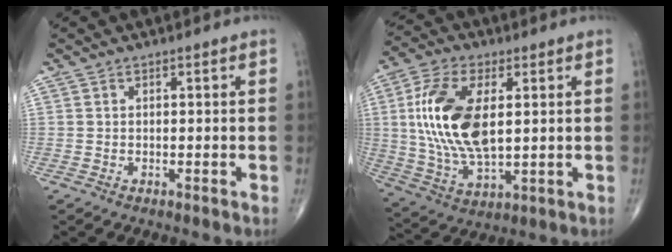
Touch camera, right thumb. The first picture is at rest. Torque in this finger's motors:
{"motor_torque": [1.88, 3.08, 1.89, 0.16, 0.62]}